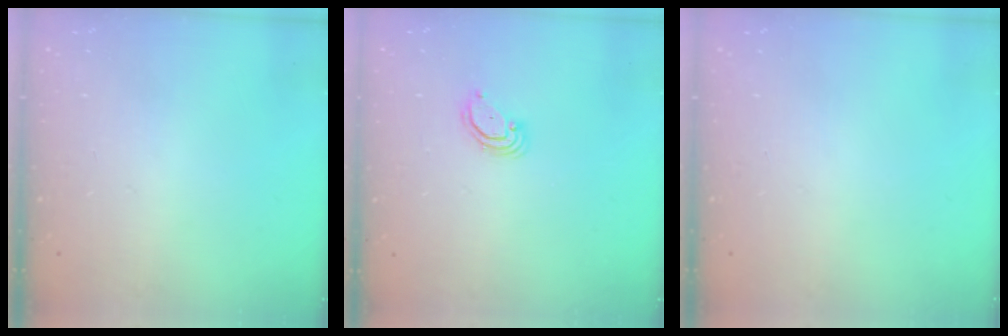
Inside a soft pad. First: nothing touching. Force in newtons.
{"total": 3.2, "press": 3.2, "slide": 0.2}
{"total": 0.0}